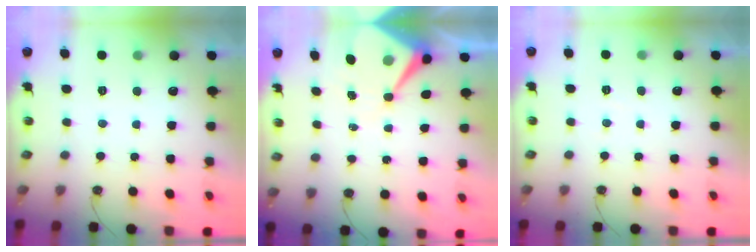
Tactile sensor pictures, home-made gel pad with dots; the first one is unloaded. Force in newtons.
{"total": 8.4, "press": 8.3, "slide": 0.7}
{"total": 2.9, "press": 2.9, "slide": 0.5}